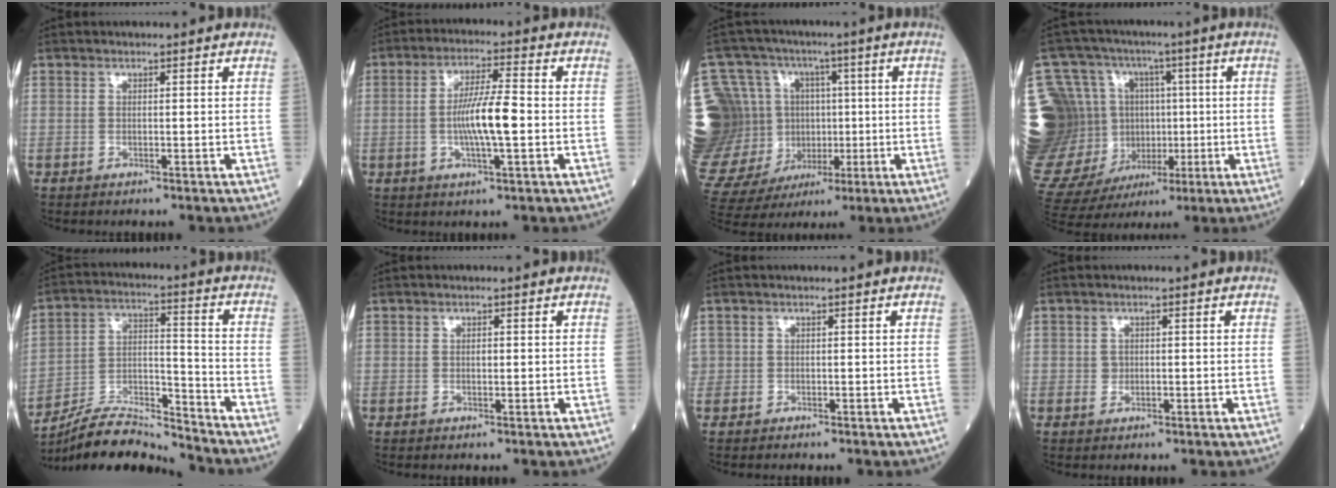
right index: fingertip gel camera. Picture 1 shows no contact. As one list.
[{"total": 8.0, "force": [-1.0, 0.8, 7.9], "torque": [-0.150, 0.001, -0.022]}, {"total": 25.2, "force": [-0.3, 19.3, 16.1], "torque": [-0.391, 0.043, 0.024]}, {"total": 27.8, "force": [-0.2, 21.6, 17.5], "torque": [-0.424, 0.052, 0.026]}, {"total": 12.0, "force": [-11.7, 0.4, 2.5], "torque": [-0.049, 0.020, -0.220]}, {"total": 0.8, "force": [0.0, 0.3, 0.7], "torque": [-0.014, 0.000, 0.000]}, {"total": 0.8, "force": [-0.4, 0.7, 0.0], "torque": [-0.006, 0.005, -0.010]}, {"total": 0.9, "force": [-0.1, 0.7, 0.5], "torque": [-0.010, 0.000, 0.001]}]